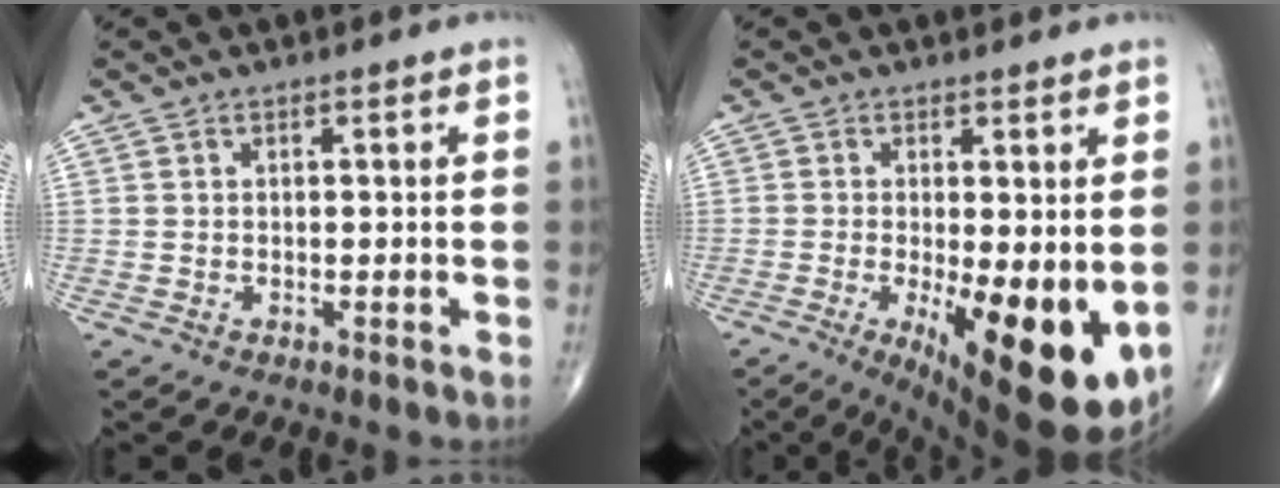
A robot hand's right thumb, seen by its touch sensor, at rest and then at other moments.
{"total": 16.0, "force": [-3.2, 5.5, 14.7], "torque": [-0.189, -0.029, -0.025]}